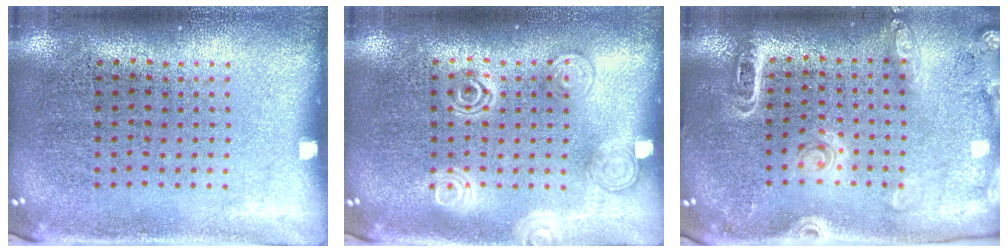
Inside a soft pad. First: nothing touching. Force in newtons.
{"total": 2.5, "press": 2.4, "slide": 0.4}
{"total": 1.8, "press": 1.7, "slide": 0.4}